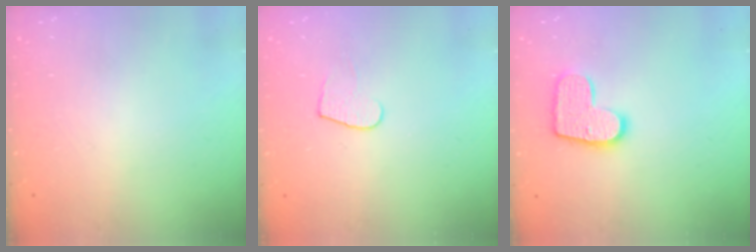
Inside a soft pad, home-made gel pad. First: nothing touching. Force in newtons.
{"total": 6.0, "press": 6.0, "slide": 0.5}
{"total": 11.8, "press": 11.7, "slide": 0.6}